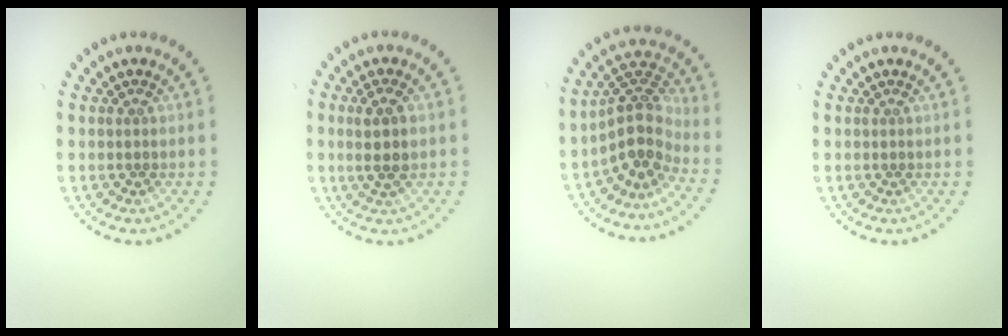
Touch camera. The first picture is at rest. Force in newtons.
{"total": 2.5, "press": 2.3, "slide": 0.9}
{"total": 4.0, "press": 3.1, "slide": 2.6}
{"total": 0.0}